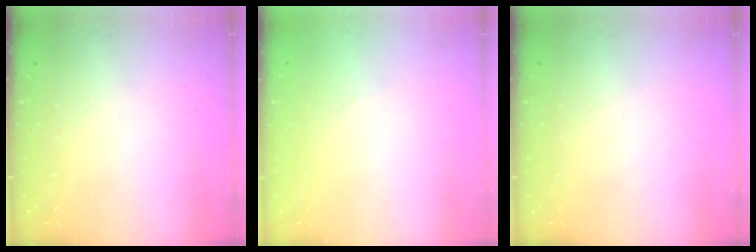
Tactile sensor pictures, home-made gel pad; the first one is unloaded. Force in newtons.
{"total": 0.0}
{"total": 0.0}